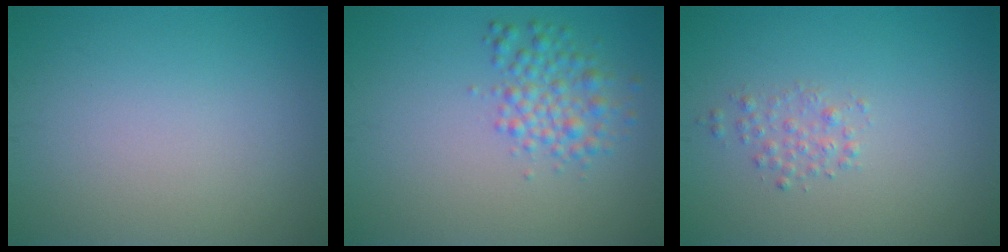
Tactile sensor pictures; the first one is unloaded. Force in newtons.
{"total": 2.9, "press": 2.9, "slide": 0.0}
{"total": 1.3, "press": 1.3, "slide": 0.0}